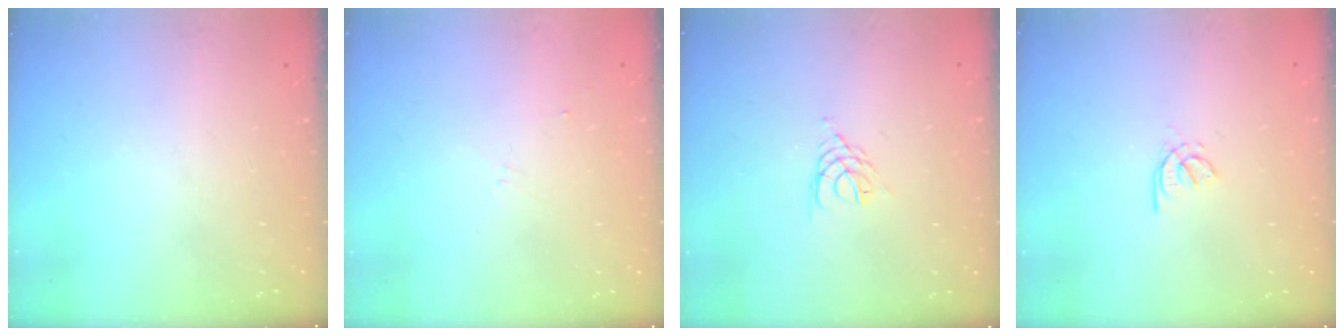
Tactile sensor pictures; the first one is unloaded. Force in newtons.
{"total": 2.2, "press": 2.1, "slide": 0.7}
{"total": 3.2, "press": 3.2, "slide": 0.6}
{"total": 2.0, "press": 2.0, "slide": 0.6}